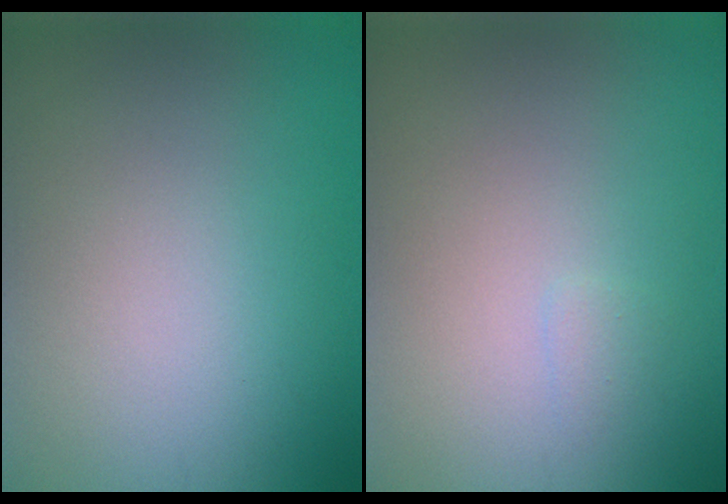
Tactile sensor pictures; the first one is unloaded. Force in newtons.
{"total": 0.5, "press": 0.5, "slide": 0.1}